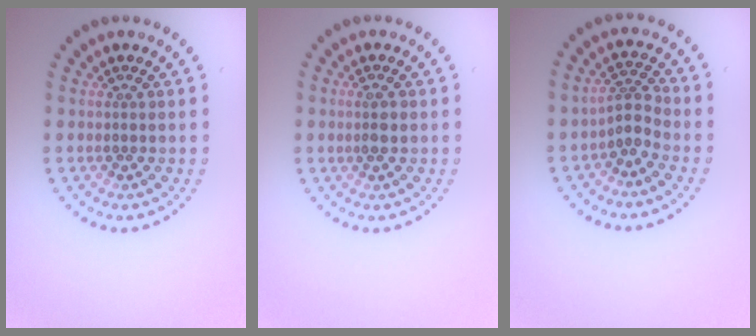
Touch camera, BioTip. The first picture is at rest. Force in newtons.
{"total": 1.6, "press": 1.4, "slide": 0.7}
{"total": 2.2, "press": 1.5, "slide": 1.6}